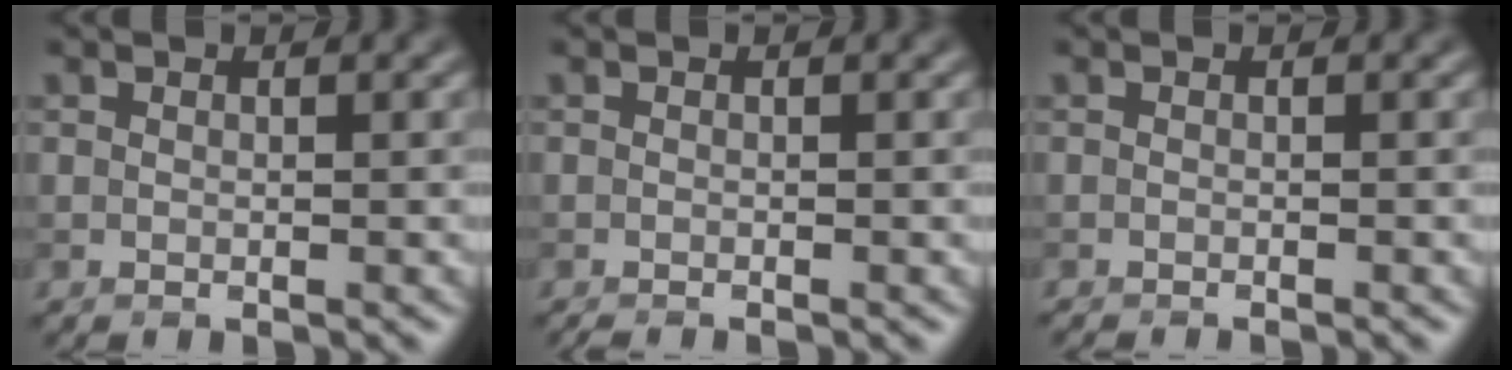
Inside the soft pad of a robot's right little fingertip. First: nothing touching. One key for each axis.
{"total": 0.6, "fx": -0.6, "fy": -0.1, "fz": 0.2, "tx": 0.002, "ty": -0.003, "tz": -0.012}
{"total": 0.9, "fx": -0.9, "fy": 0.0, "fz": 0.2, "tx": 0.007, "ty": -0.004, "tz": -0.015}